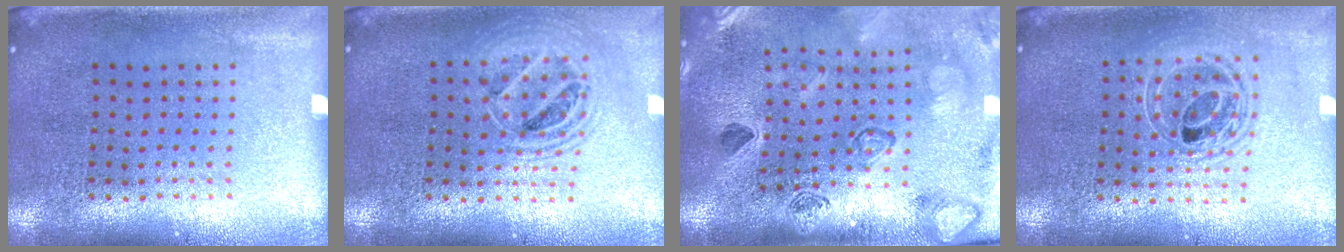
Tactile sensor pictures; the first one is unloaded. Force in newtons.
{"total": 1.8, "press": 1.5, "slide": 1.1}
{"total": 2.5, "press": 2.4, "slide": 0.8}
{"total": 1.5, "press": 1.3, "slide": 0.8}